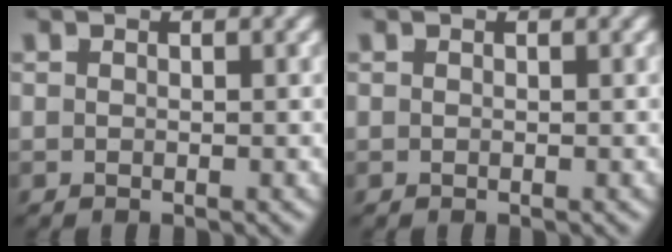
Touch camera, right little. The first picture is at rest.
{"total": 0.0}